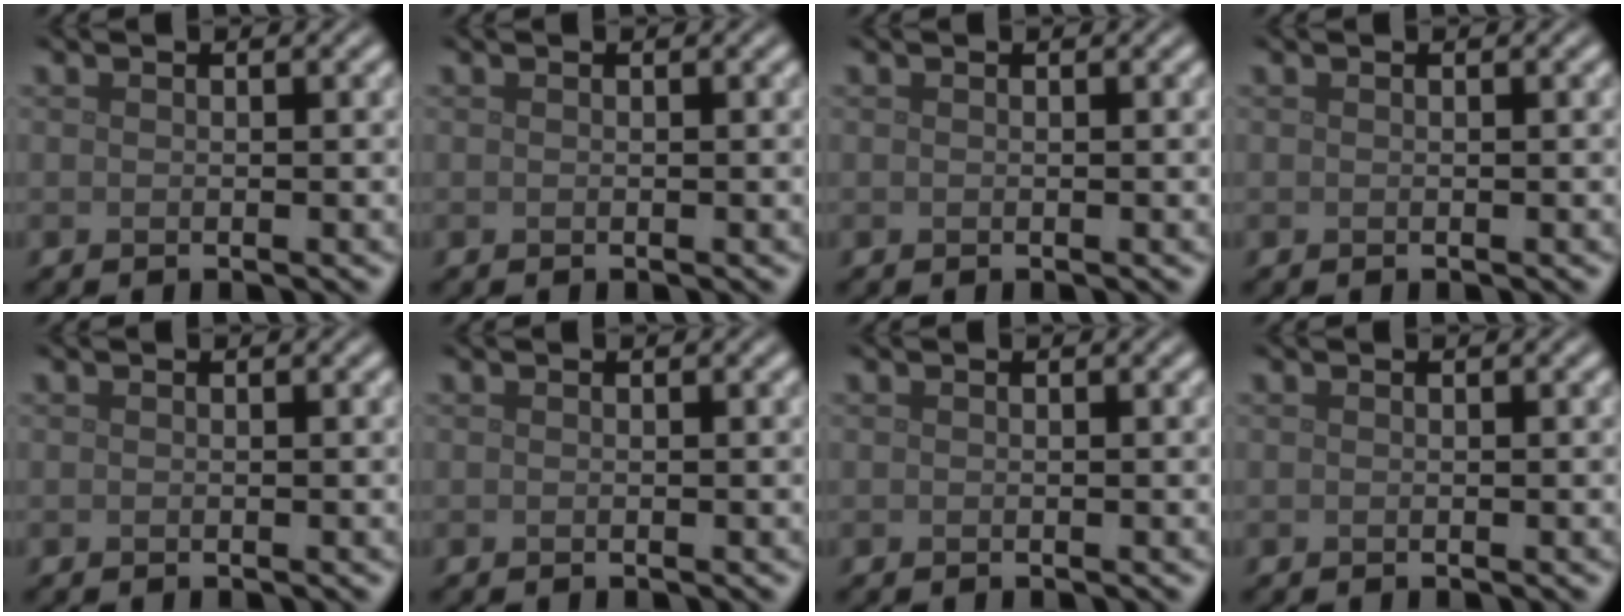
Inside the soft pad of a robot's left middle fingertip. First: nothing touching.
{"total": 0.0}
{"total": 0.0}
{"total": 0.0}
{"total": 0.0}
{"total": 0.0}
{"total": 0.0}
{"total": 0.0}